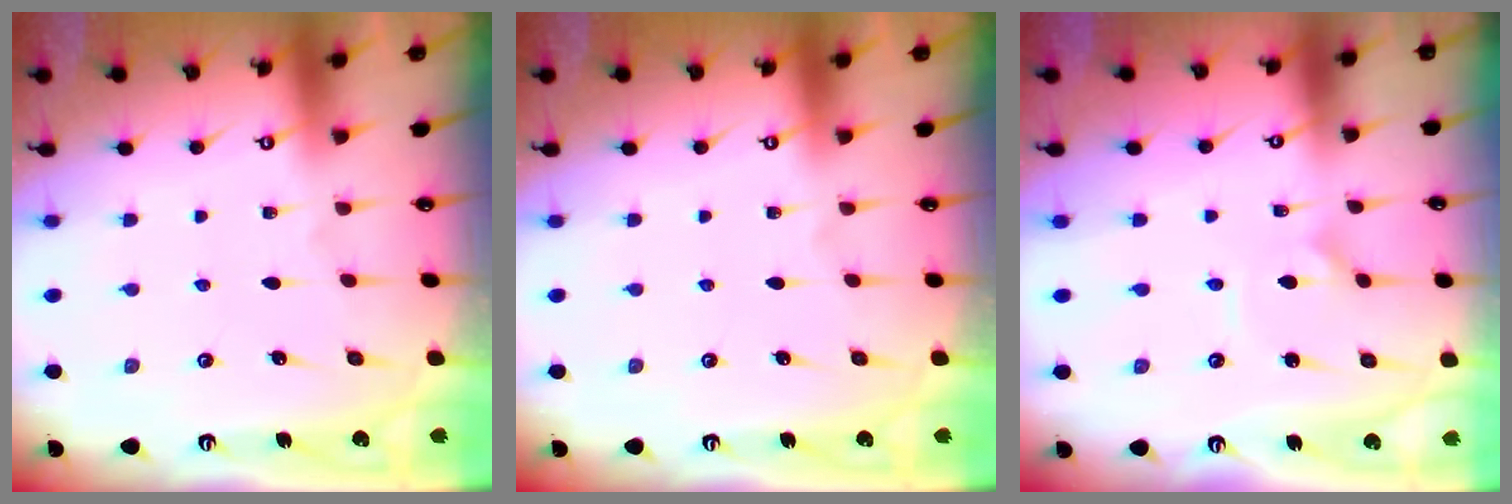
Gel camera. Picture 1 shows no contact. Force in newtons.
{"total": 0.0}
{"total": 1.4, "press": 1.3, "slide": 0.6}